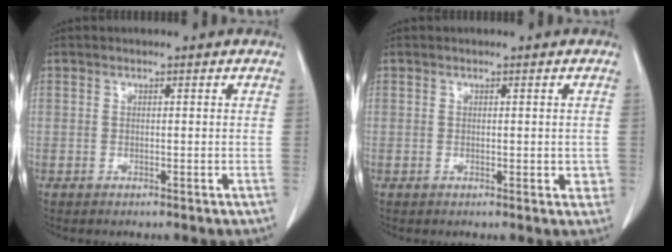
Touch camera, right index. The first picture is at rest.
{"total": 2.2, "force": [-0.1, 1.2, 1.9], "torque": [-0.012, -0.001, 0.001]}